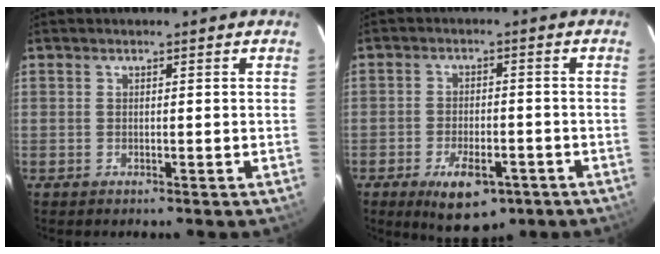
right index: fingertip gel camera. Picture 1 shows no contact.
{"total": 10.0, "force": [-5.8, 4.8, 6.7], "torque": [-0.124, -0.008, -0.079]}